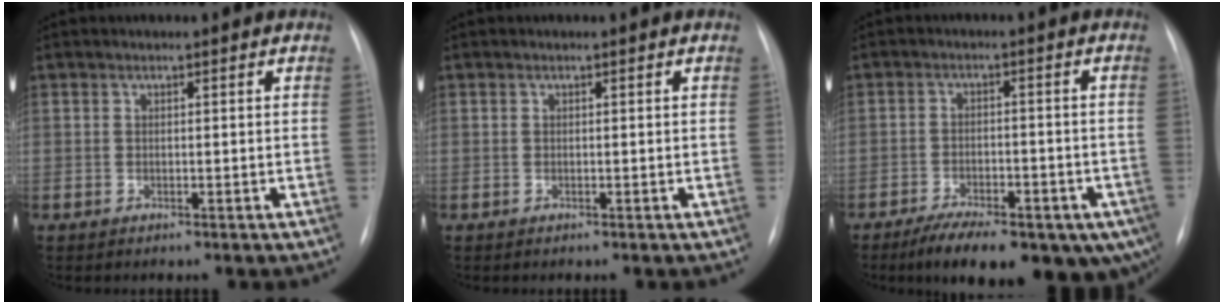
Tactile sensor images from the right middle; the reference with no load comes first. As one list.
[{"total": 0.0}, {"total": 18.2, "force": [-11.6, 7.4, 11.9], "torque": [-0.133, 0.000, -0.157]}]